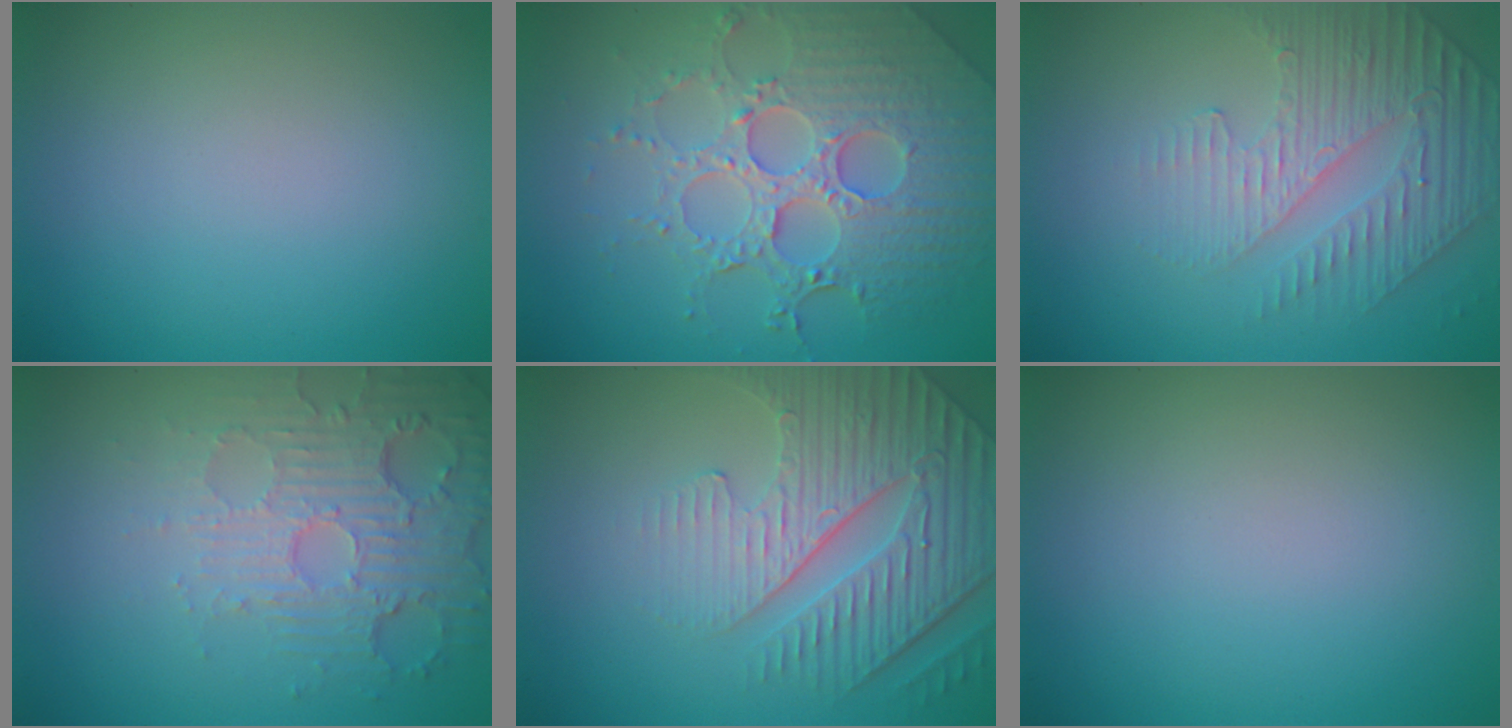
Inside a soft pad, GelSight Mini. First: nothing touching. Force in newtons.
{"total": 7.4, "press": 5.5, "slide": 4.9}
{"total": 4.7, "press": 3.1, "slide": 3.5}
{"total": 5.7, "press": 3.6, "slide": 4.4}
{"total": 4.8, "press": 4.6, "slide": 1.6}
{"total": 0.0}